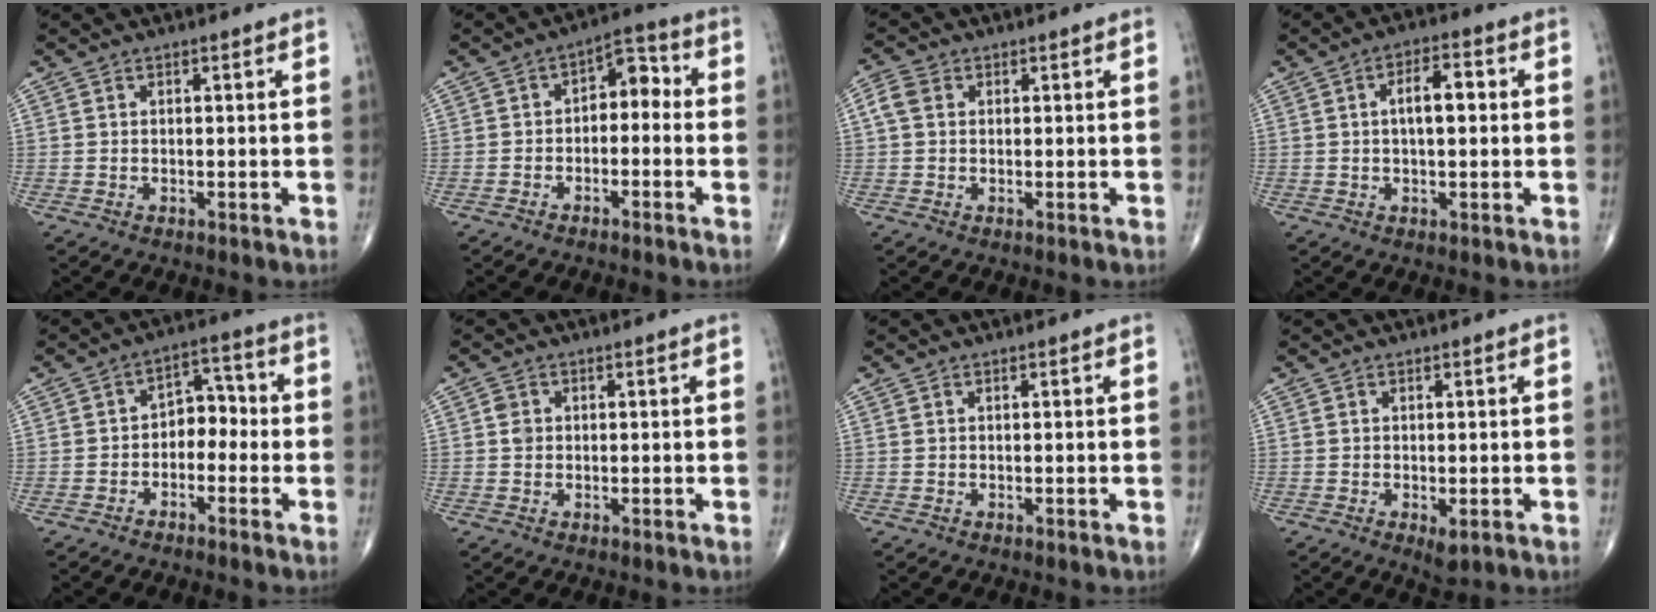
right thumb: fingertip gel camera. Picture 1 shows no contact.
{"total": 5.9, "force": [-0.9, 3.8, 4.4], "torque": [-0.037, 0.044, -0.026]}
{"total": 3.2, "force": [0.7, 2.5, 1.9], "torque": [-0.045, 0.011, 0.010]}
{"total": 6.3, "force": [0.7, 2.8, 5.6], "torque": [-0.084, 0.012, 0.006]}
{"total": 5.9, "force": [-1.4, 4.1, 4.0], "torque": [-0.030, 0.036, -0.037]}
{"total": 1.9, "force": [0.2, 1.6, 0.9], "torque": [-0.010, 0.002, 0.004]}
{"total": 0.0}
{"total": 2.4, "force": [-0.5, 1.0, 2.1], "torque": [-0.030, -0.005, -0.002]}